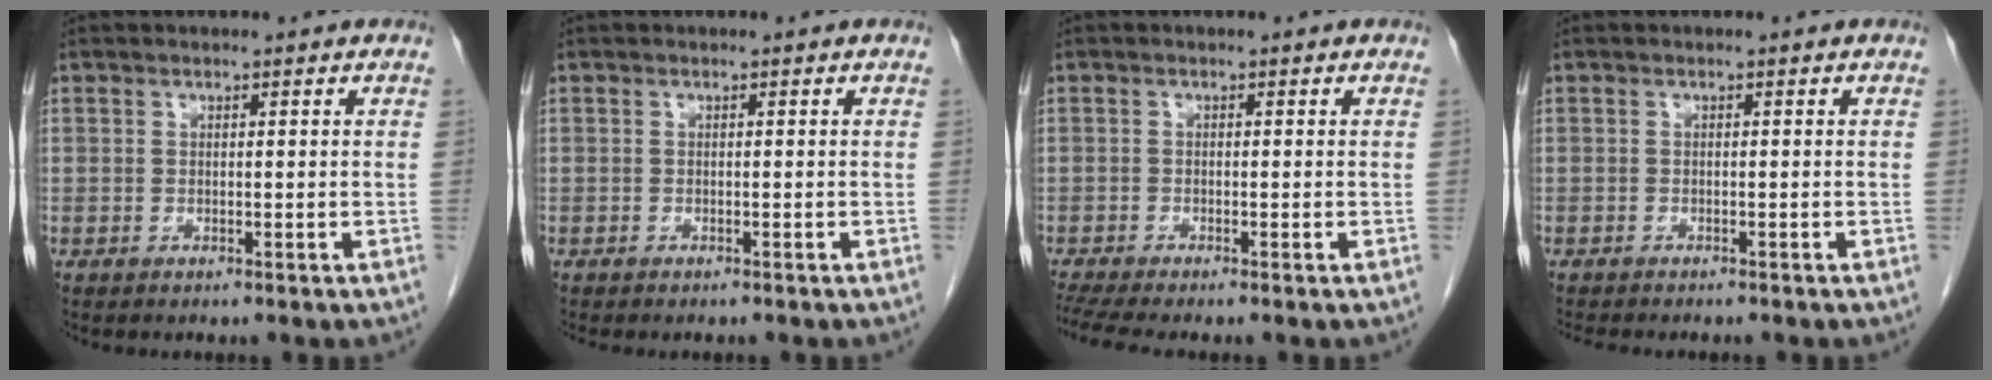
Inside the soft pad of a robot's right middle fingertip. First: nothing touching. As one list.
[{"total": 1.3, "force": [-1.2, 0.4, 0.4], "torque": [-0.009, -0.002, -0.015]}, {"total": 4.4, "force": [-3.8, -0.3, 2.2], "torque": [-0.039, -0.011, -0.068]}, {"total": 5.3, "force": [-4.7, 1.3, 2.2], "torque": [-0.025, -0.007, -0.065]}]